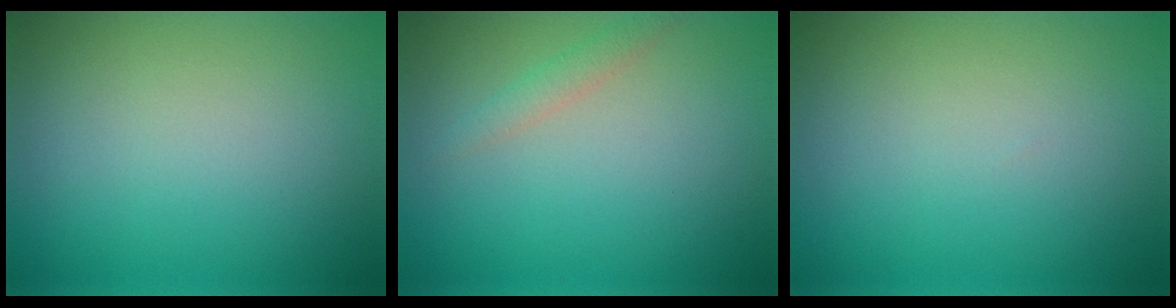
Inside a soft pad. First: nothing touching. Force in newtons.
{"total": 1.3, "press": 1.3, "slide": 0.2}
{"total": 0.0}